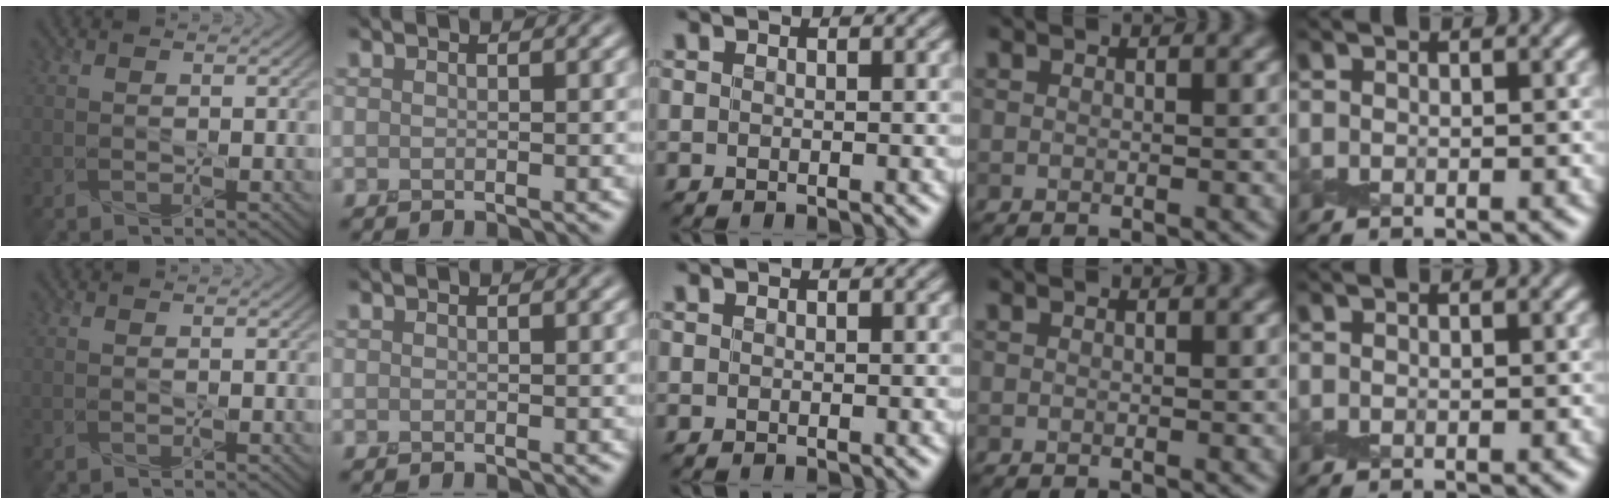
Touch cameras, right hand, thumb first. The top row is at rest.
{}